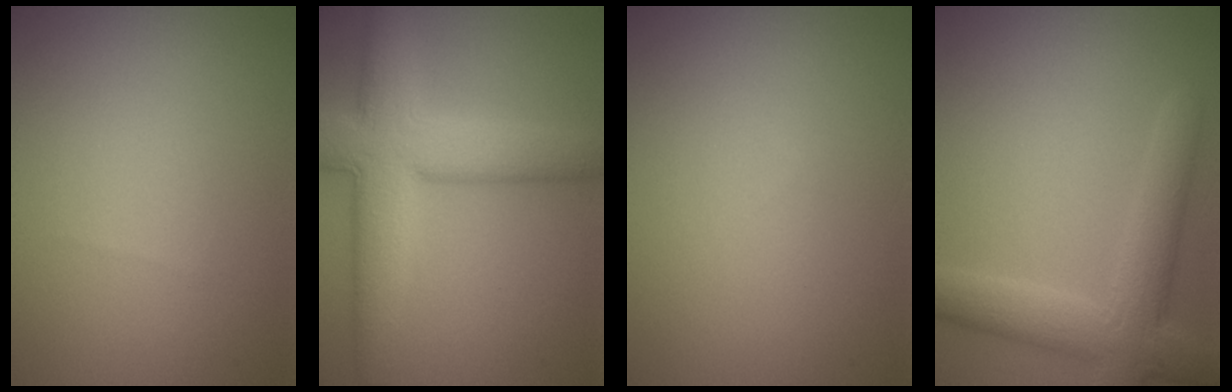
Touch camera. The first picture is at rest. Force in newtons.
{"total": 8.6, "press": 8.6, "slide": 0.5}
{"total": 0.0}
{"total": 5.6, "press": 5.6, "slide": 0.2}